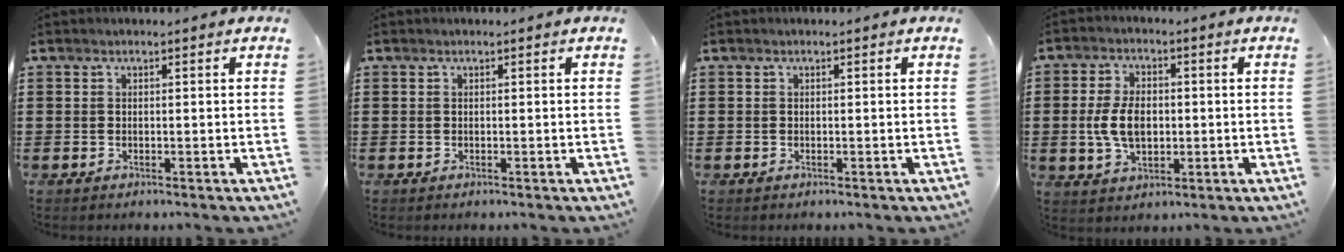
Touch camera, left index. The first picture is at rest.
{"total": 0.0}
{"total": 0.0}
{"total": 7.0, "force": [-0.2, 4.2, 5.6], "torque": [-0.127, 0.006, -0.008]}